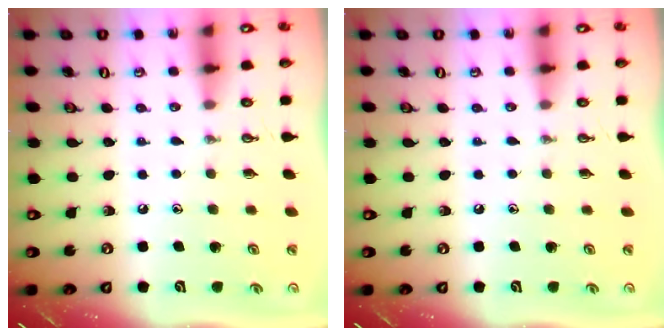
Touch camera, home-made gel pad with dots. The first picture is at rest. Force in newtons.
{"total": 0.0}